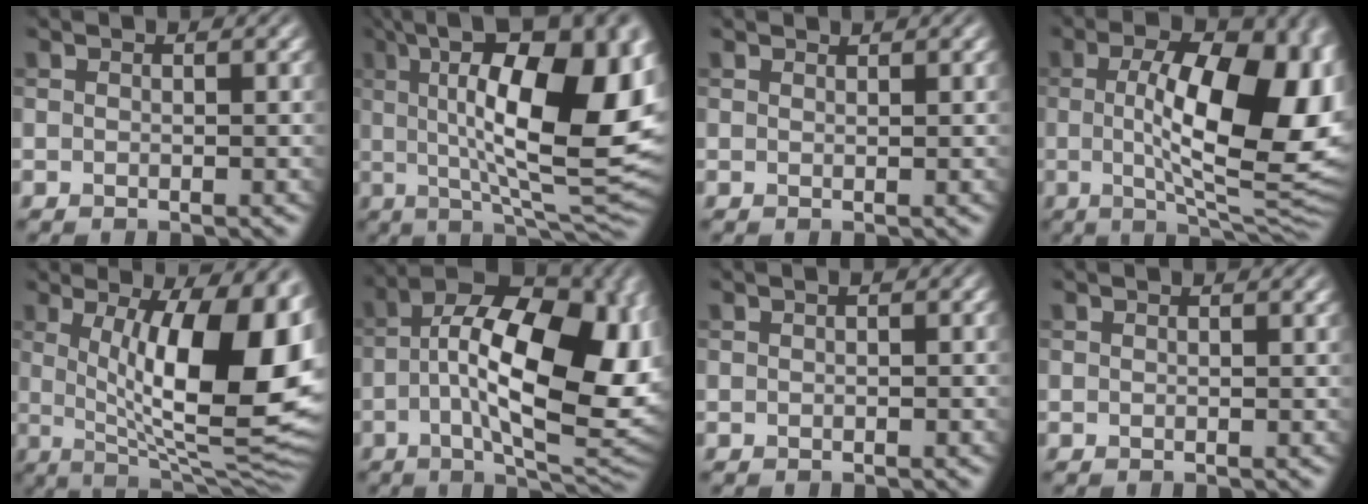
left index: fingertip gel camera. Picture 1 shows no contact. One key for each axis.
{"total": 18.9, "fx": 4.6, "fy": 6.4, "fz": 17.2, "tx": -0.242, "ty": 0.021, "tz": 0.079}
{"total": 0.6, "fx": 0.6, "fy": 0.0, "fz": 0.1, "tx": 0.000, "ty": -0.001, "tz": 0.012}
{"total": 15.5, "fx": 0.9, "fy": 6.5, "fz": 14.0, "tx": -0.186, "ty": 0.001, "tz": 0.020}
{"total": 16.2, "fx": 2.2, "fy": 5.5, "fz": 15.1, "tx": -0.192, "ty": -0.006, "tz": 0.039}
{"total": 17.1, "fx": 0.9, "fy": 7.7, "fz": 15.2, "tx": -0.216, "ty": 0.015, "tz": 0.016}
{"total": 0.9, "fx": 0.0, "fy": 0.4, "fz": 0.7, "tx": -0.009, "ty": 0.001, "tz": 0.002}
{"total": 0.0}